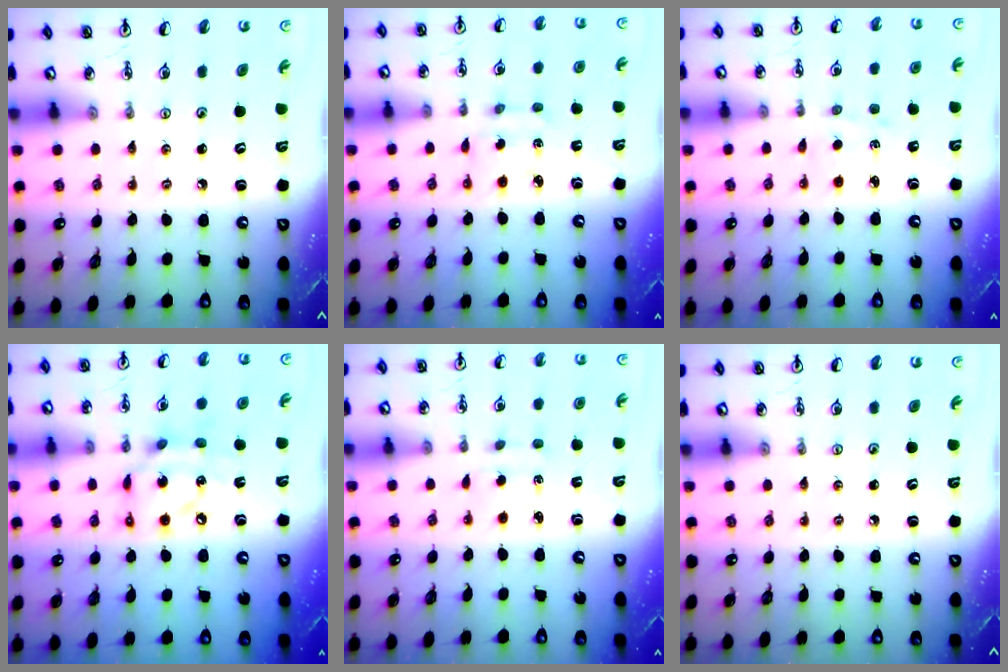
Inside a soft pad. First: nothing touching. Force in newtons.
{"total": 2.3, "press": 2.3, "slide": 0.2}
{"total": 2.3, "press": 2.3, "slide": 0.3}
{"total": 13.0, "press": 13.0, "slide": 1.3}
{"total": 1.9, "press": 1.9, "slide": 0.4}
{"total": 0.0}